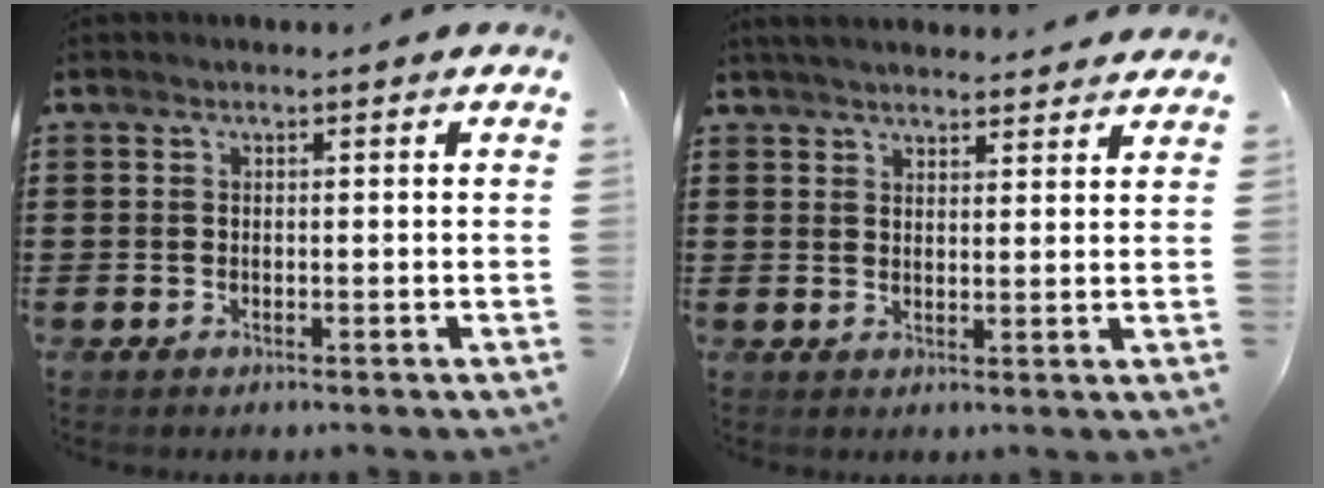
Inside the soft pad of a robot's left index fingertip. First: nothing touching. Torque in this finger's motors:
{"motor_torque": [2.14, 0.00, 0.73, 0.10]}